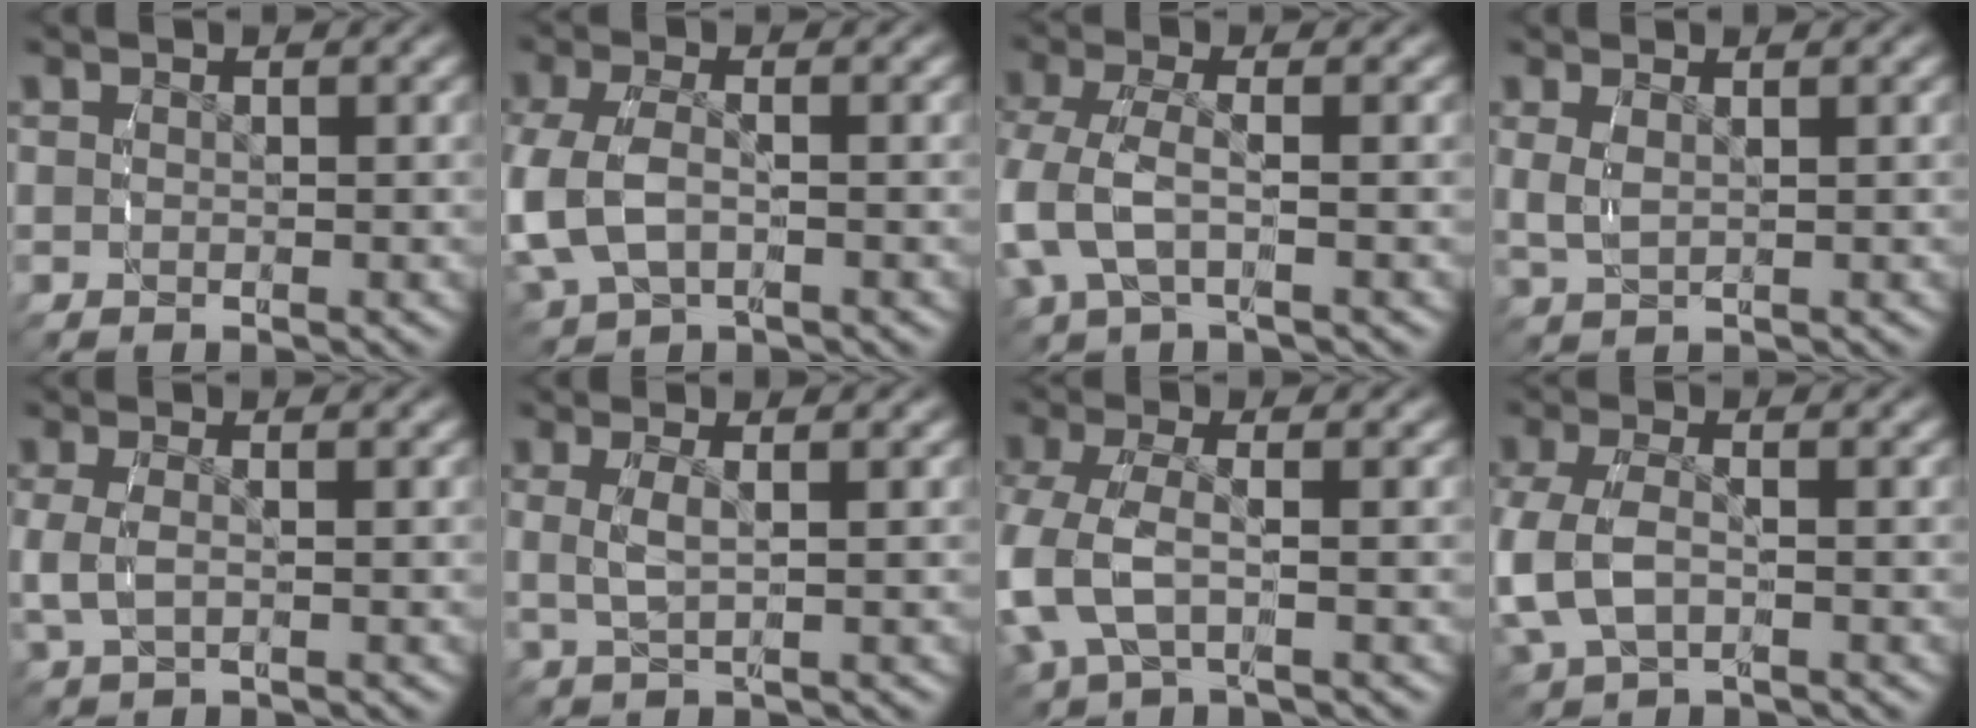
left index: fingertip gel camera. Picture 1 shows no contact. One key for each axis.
{"total": 4.5, "fx": -1.0, "fy": 3.2, "fz": 3.0, "tx": -0.106, "ty": -0.018, "tz": -0.002}
{"total": 4.1, "fx": -0.9, "fy": 2.6, "fz": 3.1, "tx": -0.104, "ty": -0.017, "tz": -0.009}
{"total": 2.0, "fx": 0.5, "fy": 1.4, "fz": 1.3, "tx": -0.042, "ty": -0.008, "tz": 0.015}
{"total": 2.5, "fx": -0.3, "fy": 1.5, "fz": 2.0, "tx": -0.058, "ty": -0.009, "tz": 0.004}
{"total": 2.2, "fx": 0.2, "fy": 0.8, "fz": 2.0, "tx": -0.054, "ty": -0.006, "tz": 0.008}
{"total": 4.9, "fx": -1.0, "fy": 3.3, "fz": 3.5, "tx": -0.119, "ty": -0.020, "tz": -0.009}
{"total": 4.0, "fx": -0.9, "fy": 2.8, "fz": 2.8, "tx": -0.096, "ty": -0.016, "tz": -0.002}